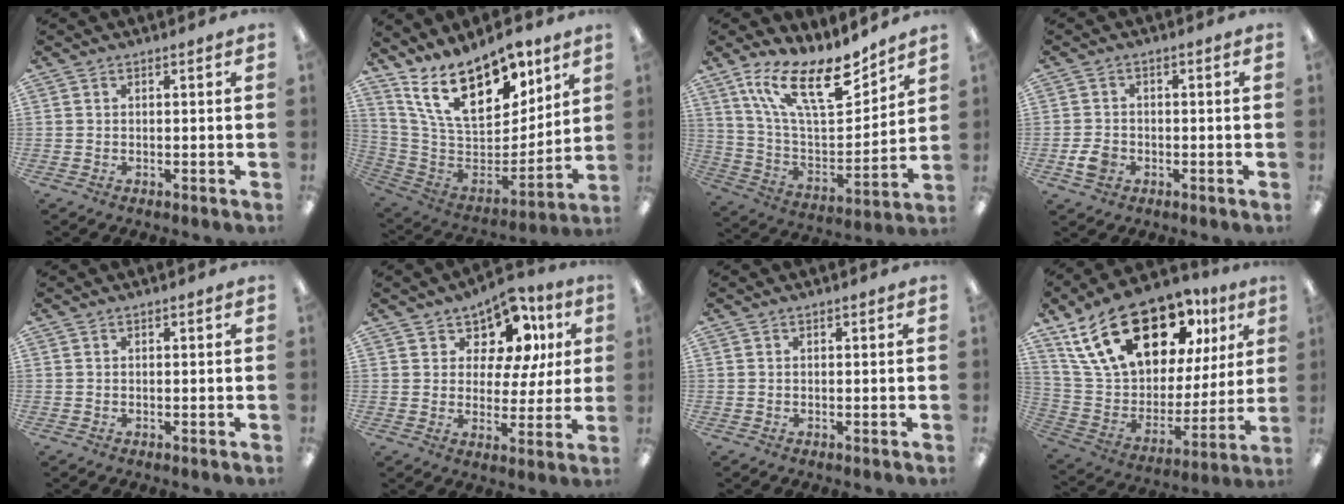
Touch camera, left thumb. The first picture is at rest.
{"total": 21.8, "force": [13.8, 10.9, 12.9], "torque": [-0.216, -0.086, 0.248]}
{"total": 19.5, "force": [13.4, 6.8, 12.4], "torque": [-0.219, -0.081, 0.232]}
{"total": 3.9, "force": [-1.3, 3.0, 2.0], "torque": [-0.045, 0.003, -0.025]}
{"total": 0.0}
{"total": 11.2, "force": [7.1, 7.1, 5.1], "torque": [-0.089, -0.042, 0.131]}
{"total": 0.0}
{"total": 24.5, "force": [15.1, 12.7, 14.6], "torque": [-0.257, -0.085, 0.268]}